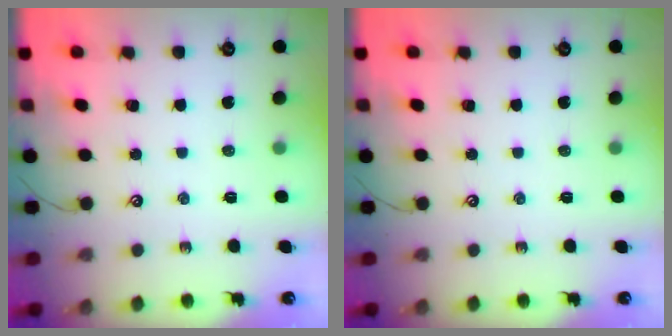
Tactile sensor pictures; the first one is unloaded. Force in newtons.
{"total": 0.0}